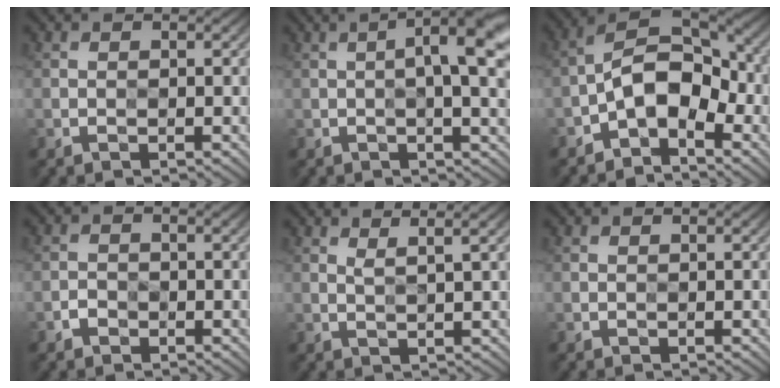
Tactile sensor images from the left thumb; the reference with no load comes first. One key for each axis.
{"total": 6.9, "fx": 1.1, "fy": 1.3, "fz": 6.7, "tx": -0.093, "ty": 0.011, "tz": 0.012}
{"total": 8.3, "fx": -3.4, "fy": 4.6, "fz": 6.1, "tx": -0.099, "ty": 0.011, "tz": -0.083}
{"total": 1.2, "fx": -0.9, "fy": 0.7, "fz": 0.2, "tx": -0.002, "ty": -0.001, "tz": -0.023}
{"total": 2.7, "fx": 1.8, "fy": 0.3, "fz": 2.0, "tx": -0.027, "ty": 0.007, "tz": 0.019}
{"total": 0.0}